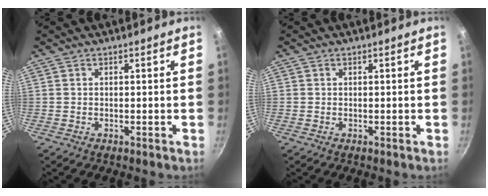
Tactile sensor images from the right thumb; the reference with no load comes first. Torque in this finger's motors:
{"motor_torque": [0.26, -0.46, -0.21, 0.14, 0.01]}